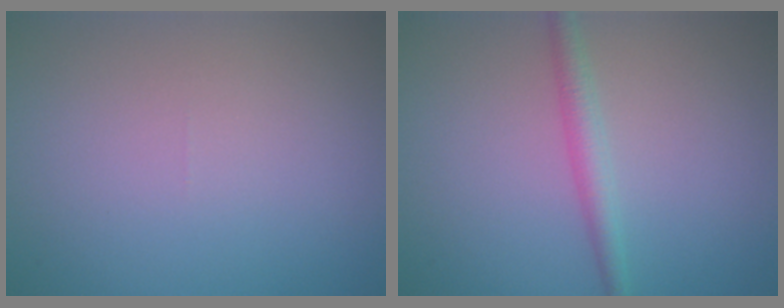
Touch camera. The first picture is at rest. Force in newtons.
{"total": 2.2, "press": 2.2, "slide": 0.1}